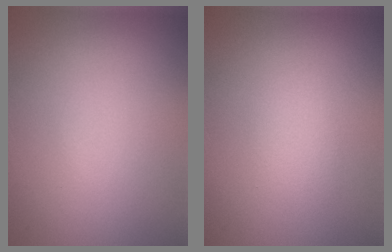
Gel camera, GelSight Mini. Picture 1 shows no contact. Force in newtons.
{"total": 1.1, "press": 1.1, "slide": 0.1}